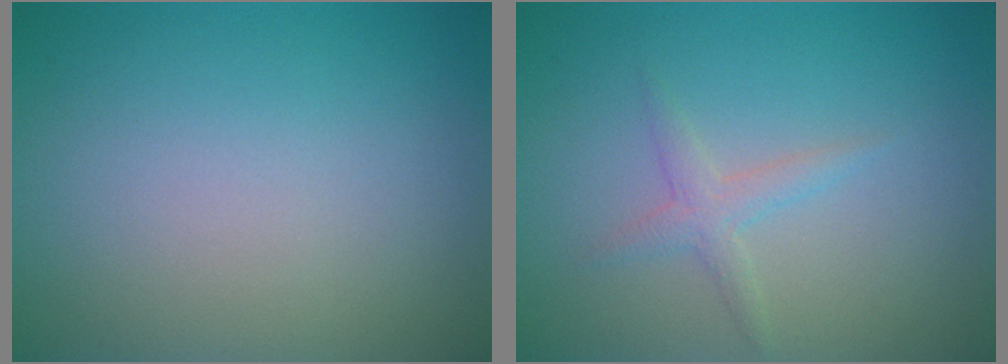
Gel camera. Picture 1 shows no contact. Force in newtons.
{"total": 1.6, "press": 1.6, "slide": 0.1}